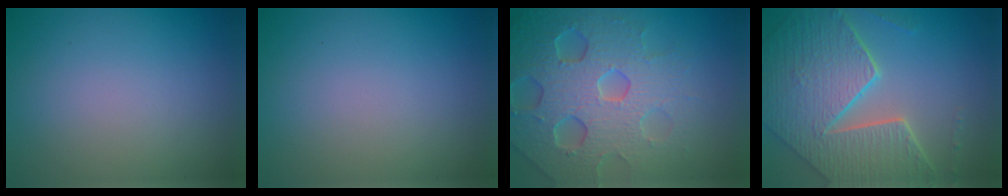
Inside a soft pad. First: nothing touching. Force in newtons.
{"total": 0.0}
{"total": 7.0, "press": 6.8, "slide": 1.6}
{"total": 8.7, "press": 6.3, "slide": 6.1}